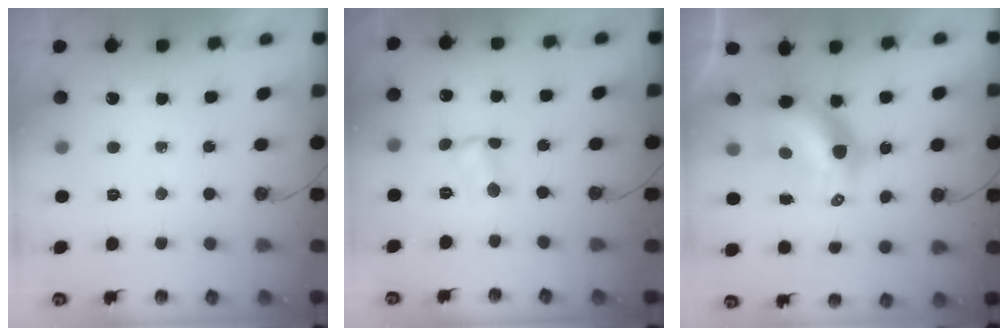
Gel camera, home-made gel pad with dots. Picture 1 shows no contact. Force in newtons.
{"total": 1.9, "press": 1.9, "slide": 0.3}
{"total": 9.4, "press": 9.3, "slide": 0.9}